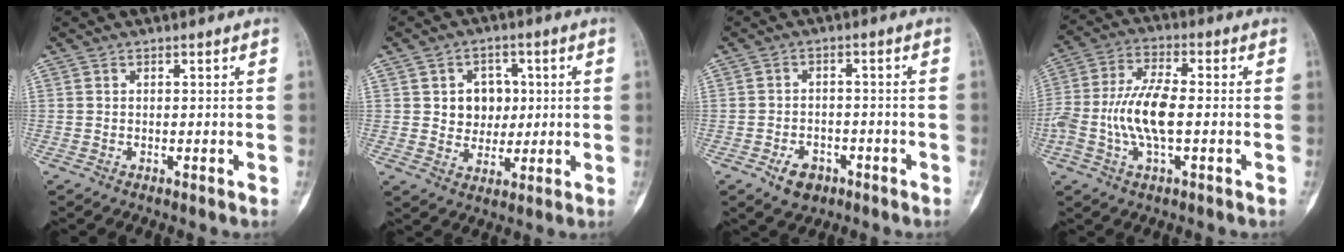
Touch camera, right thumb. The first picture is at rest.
{"total": 7.7, "force": [1.2, 6.5, 3.8], "torque": [-0.010, 0.000, 0.022]}
{"total": 5.4, "force": [-2.9, 3.7, 2.6], "torque": [-0.026, 0.020, -0.041]}
{"total": 11.6, "force": [-1.7, 5.2, 10.2], "torque": [-0.222, 0.024, -0.037]}